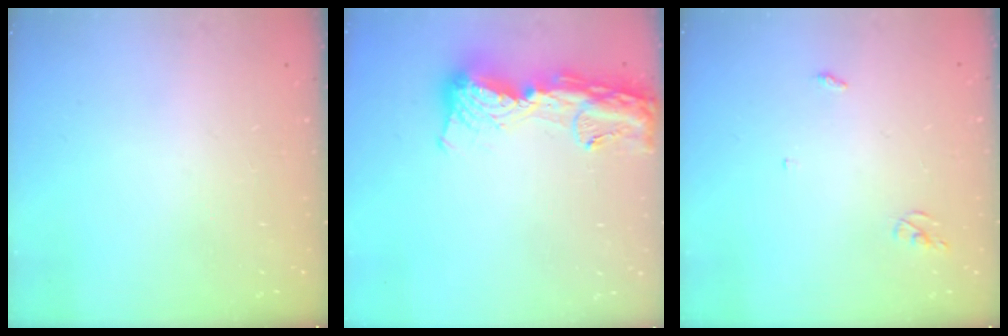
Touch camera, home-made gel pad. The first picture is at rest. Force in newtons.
{"total": 15.6, "press": 15.5, "slide": 1.6}
{"total": 2.6, "press": 2.6, "slide": 0.2}